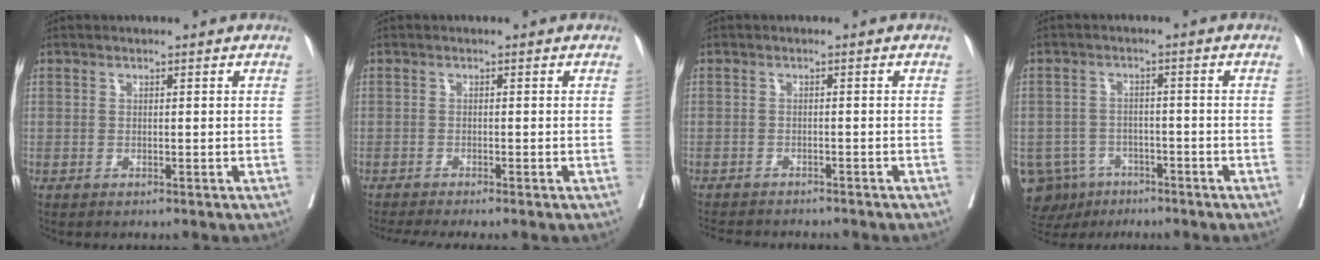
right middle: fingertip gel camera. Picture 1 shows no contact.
{"total": 4.4, "force": [-3.8, -0.4, 2.2], "torque": [-0.025, -0.010, -0.063]}
{"total": 8.7, "force": [-7.9, 1.8, 3.0], "torque": [-0.043, -0.007, -0.105]}
{"total": 8.2, "force": [-5.2, 6.2, 1.8], "torque": [-0.039, 0.002, -0.075]}